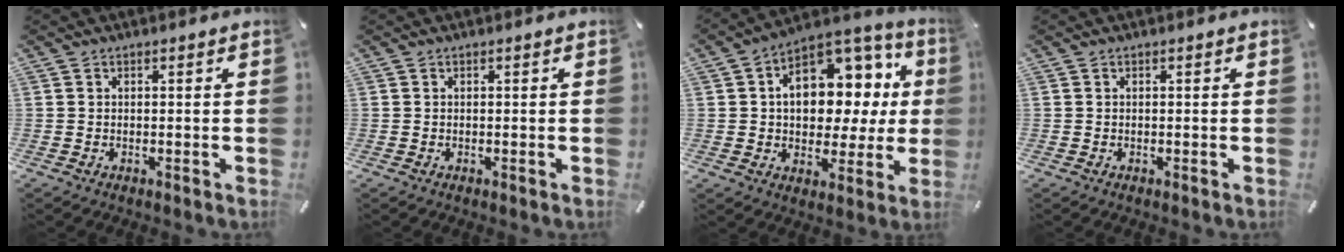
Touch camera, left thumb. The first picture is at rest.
{"total": 0.0}
{"total": 14.4, "force": [2.3, 10.5, 9.6], "torque": [-0.137, -0.014, 0.046]}
{"total": 0.0}